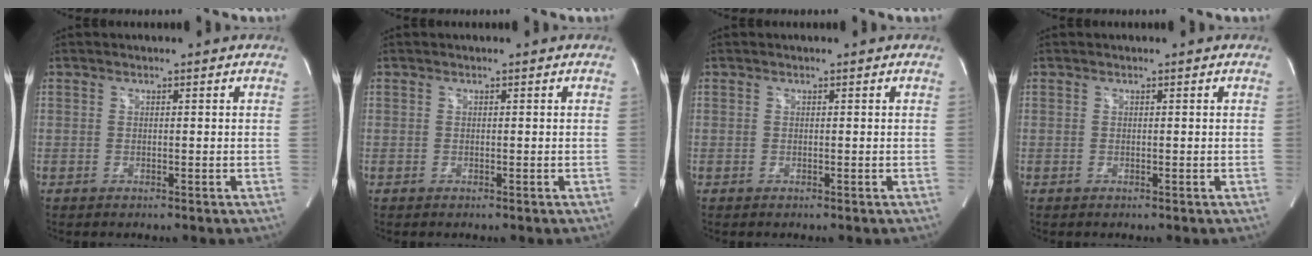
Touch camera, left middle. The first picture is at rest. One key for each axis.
{"total": 0.0}
{"total": 0.0}
{"total": 0.0}